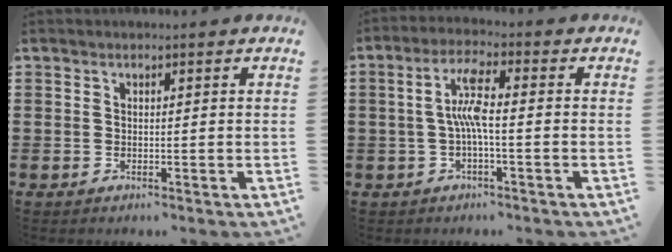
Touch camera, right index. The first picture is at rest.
{"total": 6.0, "force": [-0.5, 1.0, 5.9], "torque": [-0.125, 0.002, -0.018]}